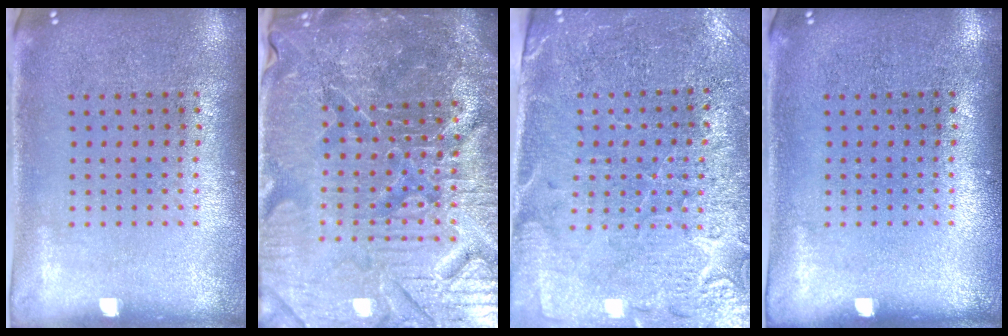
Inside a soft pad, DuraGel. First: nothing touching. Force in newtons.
{"total": 6.3, "press": 5.7, "slide": 2.8}
{"total": 3.2, "press": 3.0, "slide": 0.9}
{"total": 0.0}